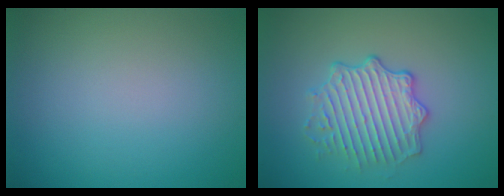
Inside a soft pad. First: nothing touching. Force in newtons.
{"total": 4.2, "press": 3.8, "slide": 1.7}